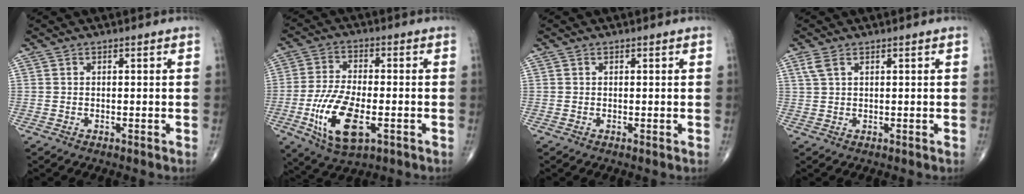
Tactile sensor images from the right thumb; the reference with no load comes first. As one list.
[{"total": 13.2, "force": [-4.1, 5.8, 11.1], "torque": [-0.219, 0.002, -0.070]}, {"total": 0.0}, {"total": 2.1, "force": [1.2, 0.9, 1.5], "torque": [-0.043, 0.011, 0.033]}]